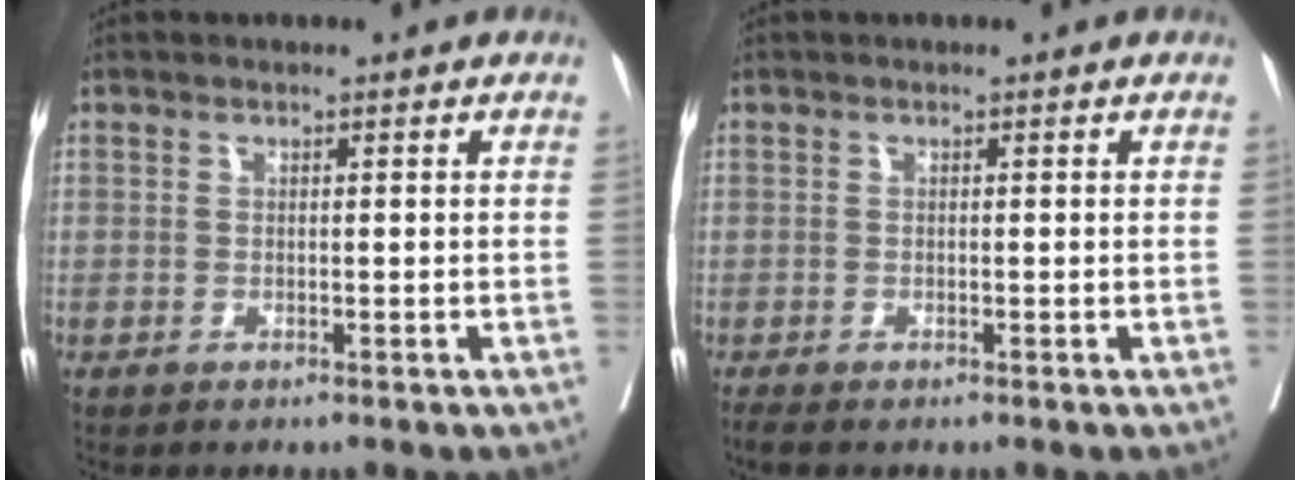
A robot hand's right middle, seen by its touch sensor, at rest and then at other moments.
{"total": 1.4, "force": [-1.2, 0.2, 0.6], "torque": [-0.018, -0.008, -0.022]}